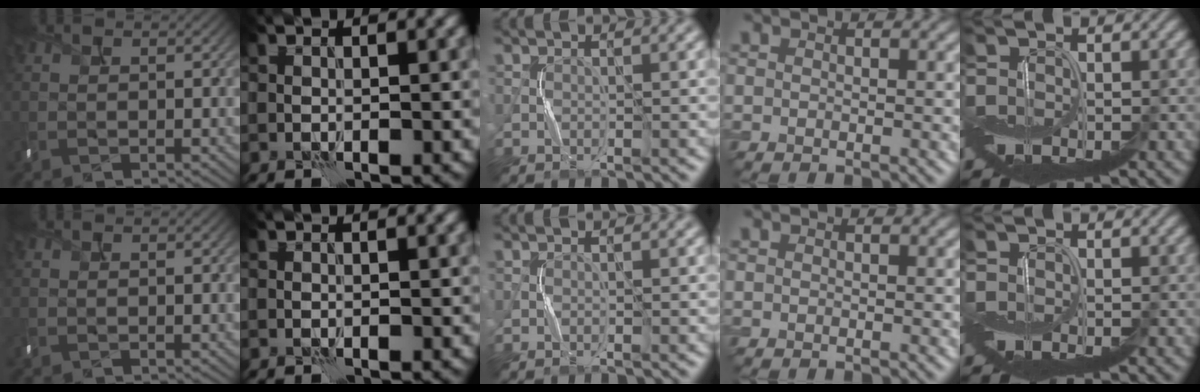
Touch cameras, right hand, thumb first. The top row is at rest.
{}